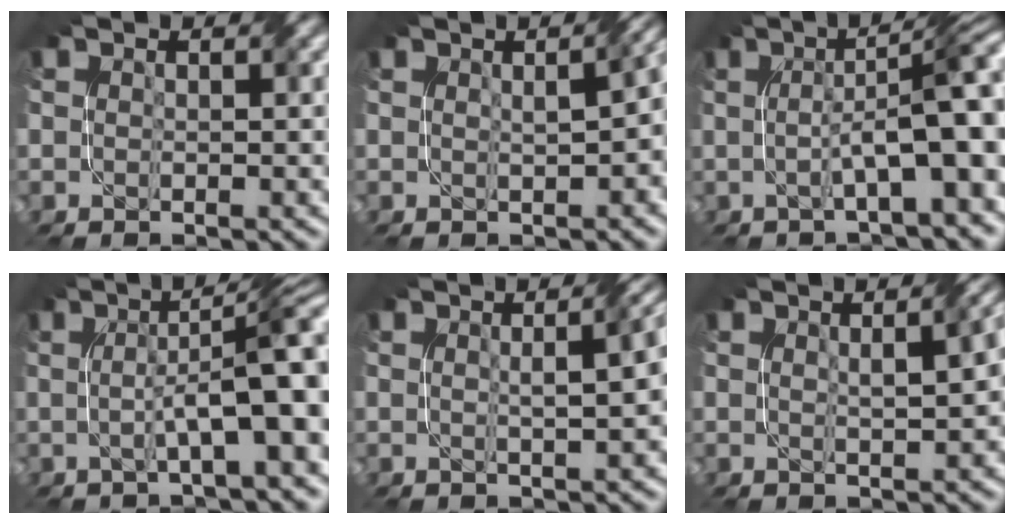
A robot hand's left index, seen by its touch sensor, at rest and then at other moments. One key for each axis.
{"total": 5.0, "fx": 0.3, "fy": 1.9, "fz": 4.6, "tx": -0.057, "ty": 0.006, "tz": 0.012}
{"total": 8.6, "fx": -0.4, "fy": 1.9, "fz": 8.3, "tx": -0.117, "ty": 0.021, "tz": -0.011}
{"total": 8.3, "fx": 0.0, "fy": 1.7, "fz": 8.2, "tx": -0.113, "ty": 0.020, "tz": -0.005}
{"total": 7.1, "fx": 1.2, "fy": 2.8, "fz": 6.4, "tx": -0.032, "ty": 0.037, "tz": 0.000}
{"total": 5.3, "fx": 1.1, "fy": 1.6, "fz": 4.9, "tx": -0.032, "ty": 0.022, "tz": 0.013}